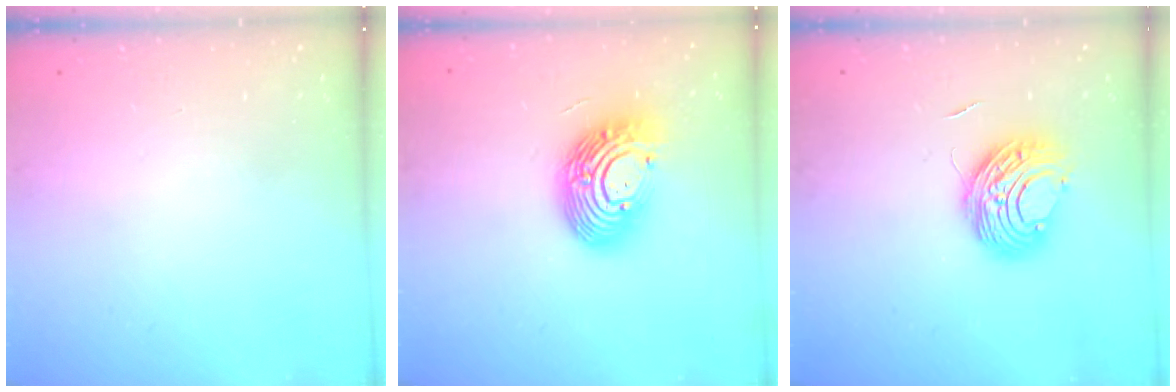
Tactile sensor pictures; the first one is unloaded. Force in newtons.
{"total": 15.1, "press": 15.1, "slide": 1.4}
{"total": 9.1, "press": 9.1, "slide": 0.5}